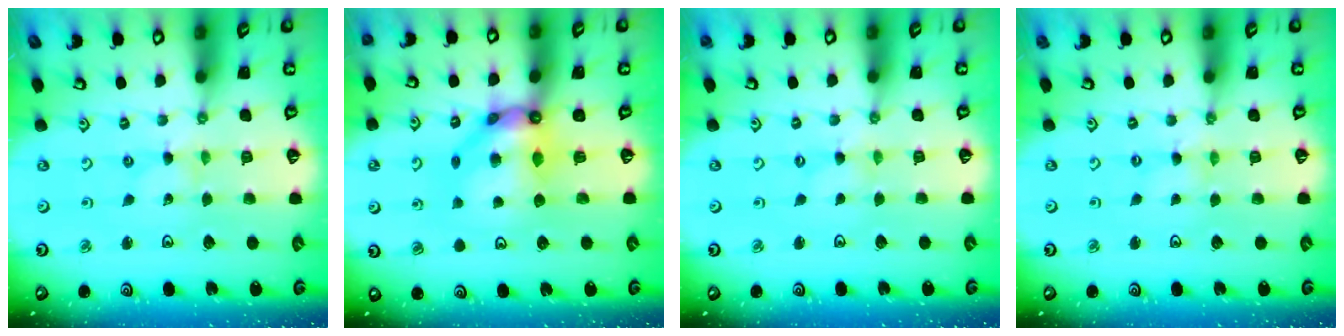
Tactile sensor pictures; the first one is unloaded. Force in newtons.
{"total": 11.6, "press": 11.5, "slide": 1.6}
{"total": 0.0}
{"total": 0.0}